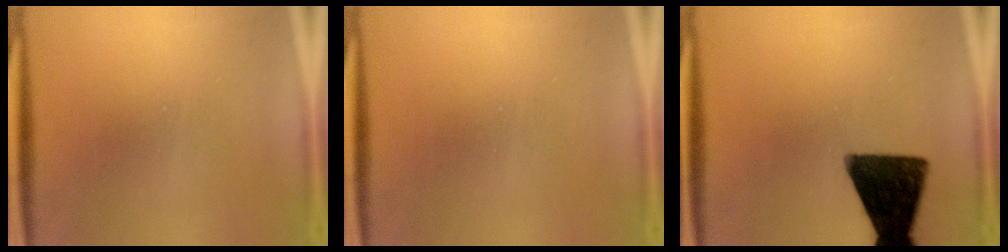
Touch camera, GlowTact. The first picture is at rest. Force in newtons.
{"total": 0.0}
{"total": 15.1}